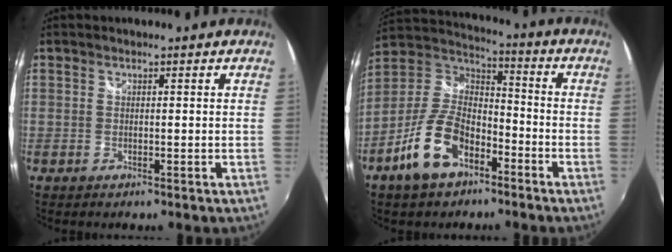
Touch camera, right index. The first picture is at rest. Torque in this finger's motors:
{"motor_torque": [1.12, -1.02, 0.69, 0.14]}